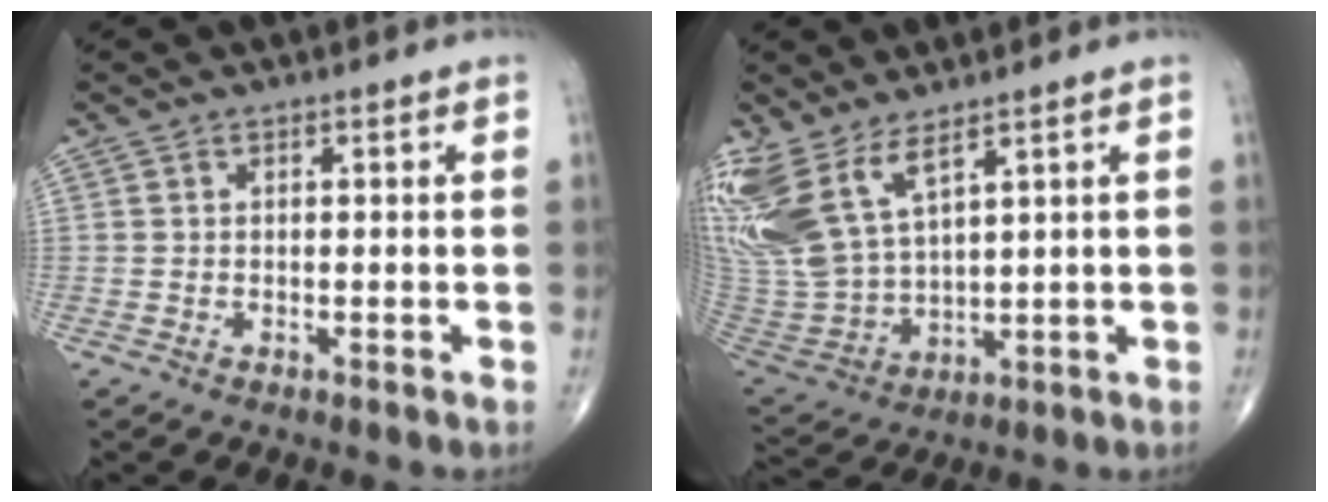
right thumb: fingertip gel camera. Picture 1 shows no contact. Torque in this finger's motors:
{"motor_torque": [0.18, 0.43, 1.21, 1.05, 0.26]}